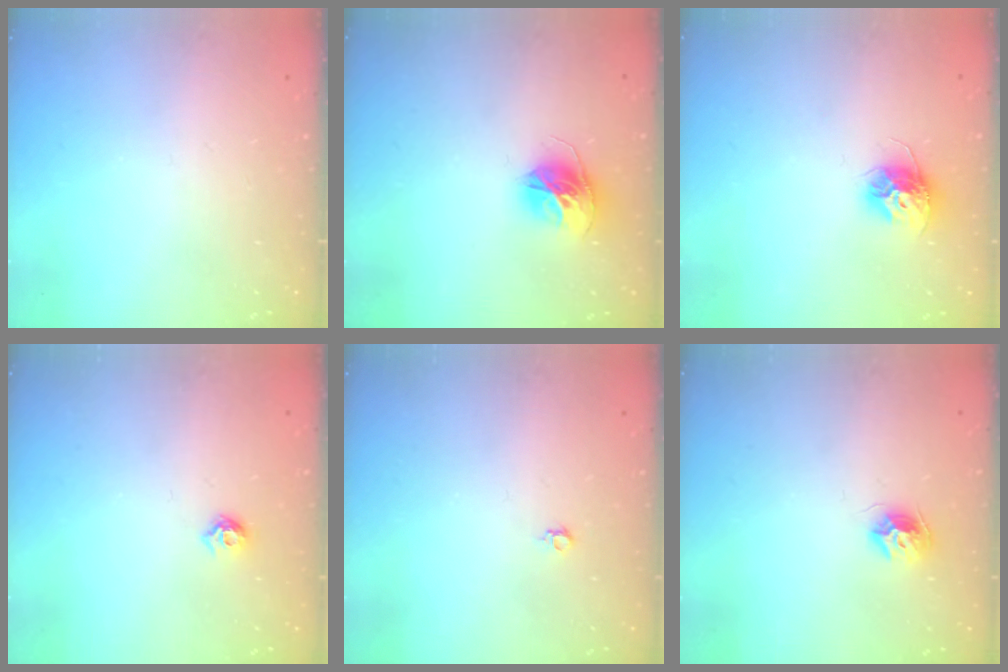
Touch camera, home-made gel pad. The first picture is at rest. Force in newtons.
{"total": 12.0, "press": 12.0, "slide": 1.2}
{"total": 10.3, "press": 10.3, "slide": 0.7}
{"total": 5.1, "press": 5.0, "slide": 0.9}
{"total": 3.5, "press": 3.4, "slide": 0.6}
{"total": 8.1, "press": 8.1, "slide": 0.1}